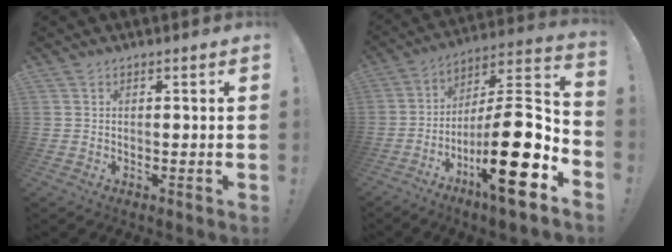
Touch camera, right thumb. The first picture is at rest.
{"total": 23.0, "force": [-9.1, 5.3, 20.5], "torque": [-0.334, 0.037, -0.151]}